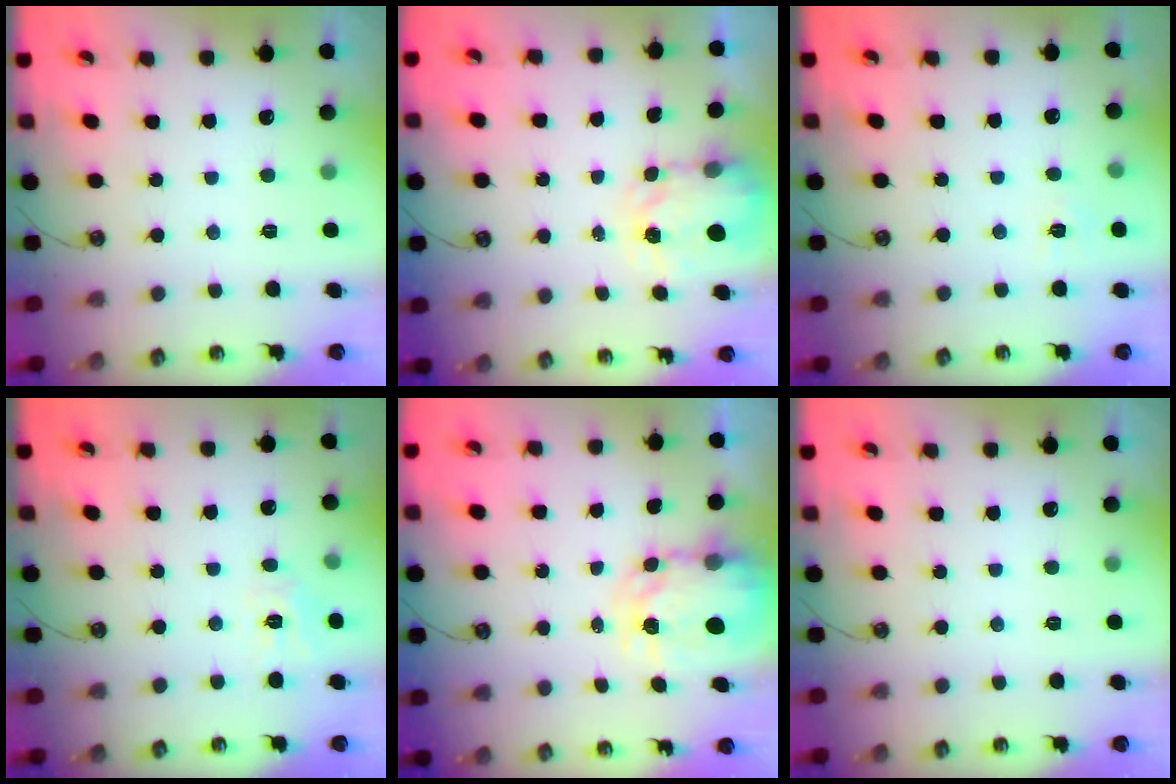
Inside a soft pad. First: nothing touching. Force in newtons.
{"total": 3.5, "press": 3.5, "slide": 0.4}
{"total": 4.1, "press": 4.1, "slide": 0.6}
{"total": 5.8, "press": 5.8, "slide": 0.5}
{"total": 5.5, "press": 5.5, "slide": 0.7}
{"total": 0.0}